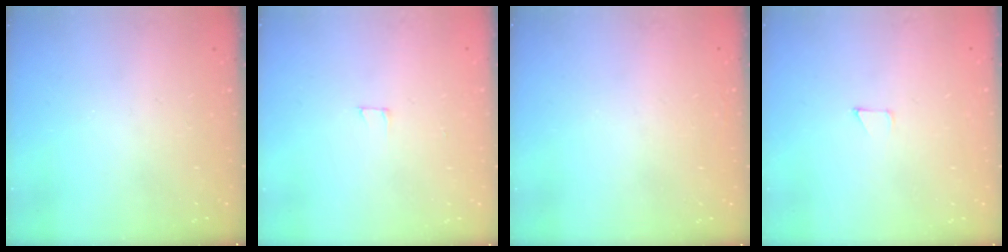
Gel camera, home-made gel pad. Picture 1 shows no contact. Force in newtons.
{"total": 2.5, "press": 2.5, "slide": 0.2}
{"total": 1.6, "press": 1.6, "slide": 0.0}
{"total": 2.7, "press": 2.7, "slide": 0.2}